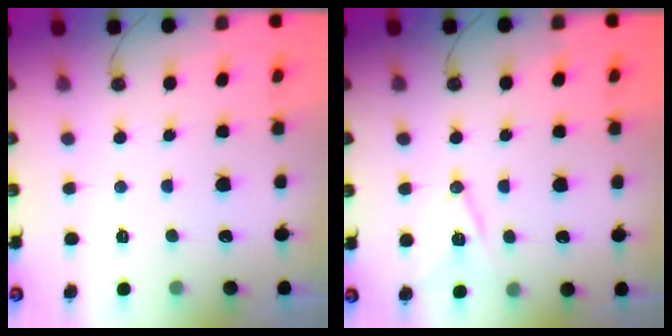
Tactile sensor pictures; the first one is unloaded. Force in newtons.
{"total": 10.2, "press": 9.6, "slide": 3.4}